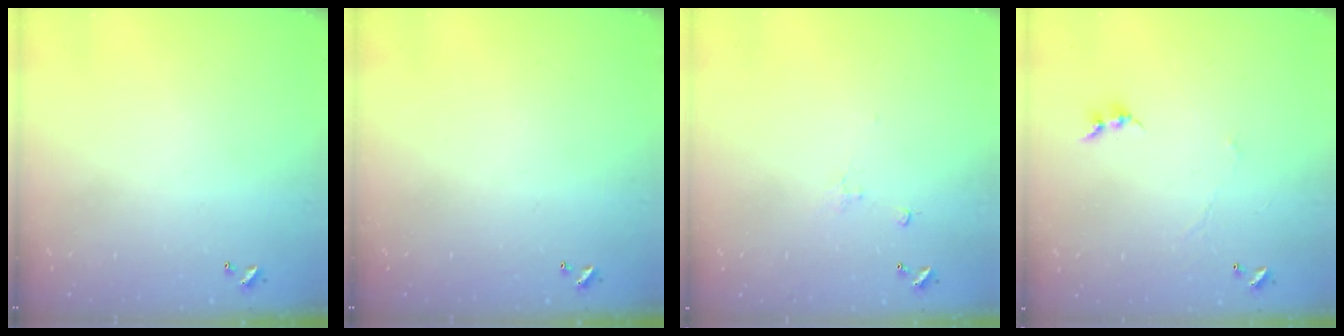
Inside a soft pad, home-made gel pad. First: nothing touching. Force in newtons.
{"total": 0.0}
{"total": 1.1, "press": 0.9, "slide": 0.5}
{"total": 0.7, "press": 0.4, "slide": 0.6}